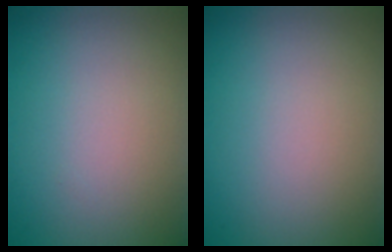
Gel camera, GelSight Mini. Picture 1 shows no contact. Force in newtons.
{"total": 0.0}